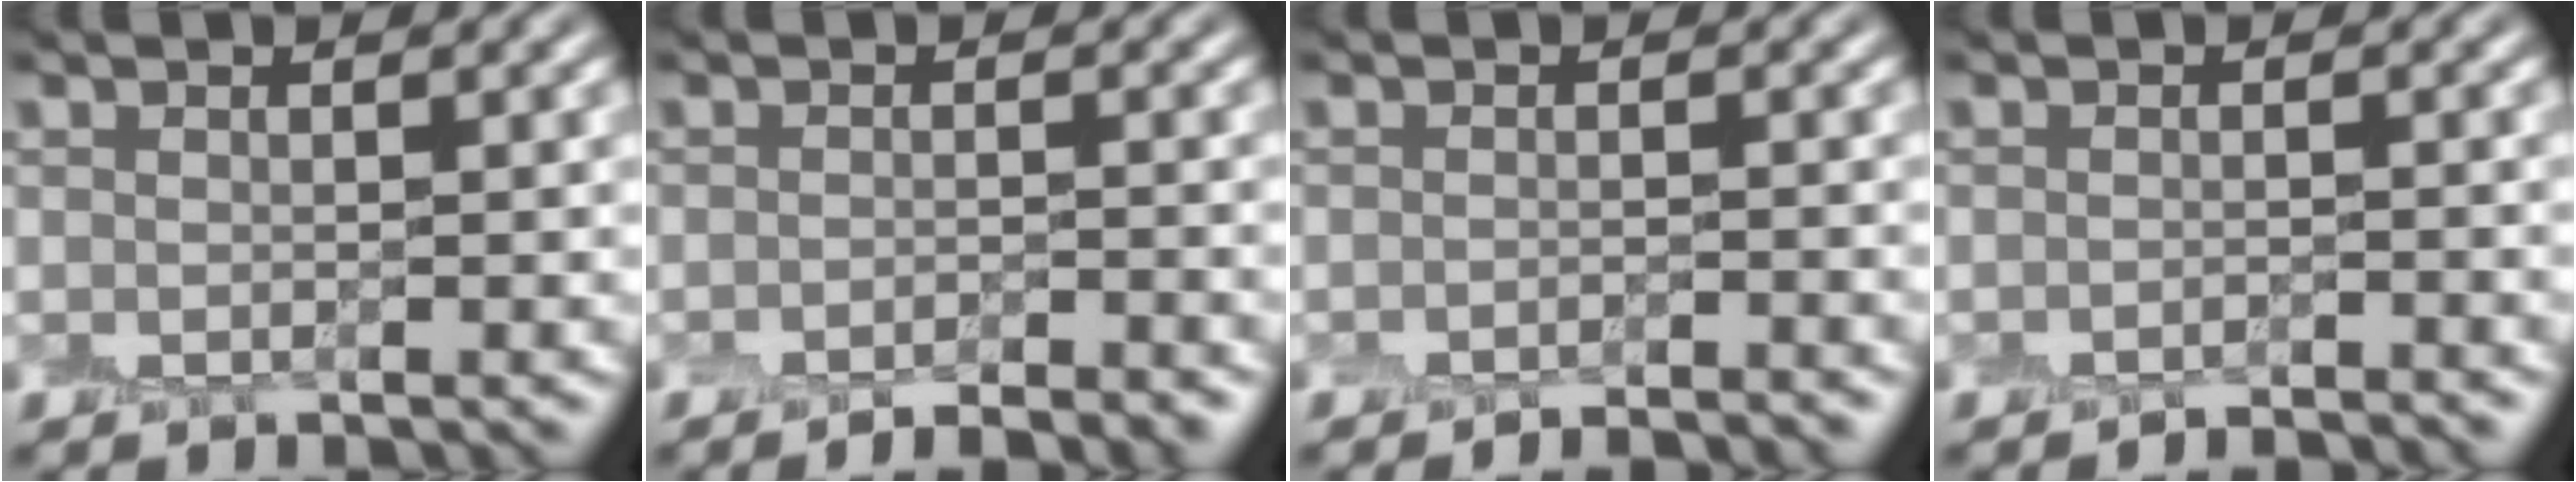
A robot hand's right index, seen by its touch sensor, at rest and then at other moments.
{"total": 3.3, "force": [-3.0, 0.3, 1.4], "torque": [-0.022, 0.003, -0.040]}
{"total": 2.7, "force": [-2.6, 0.1, 0.8], "torque": [-0.011, 0.006, -0.032]}
{"total": 2.1, "force": [-2.0, -0.1, 0.4], "torque": [0.001, 0.002, -0.025]}